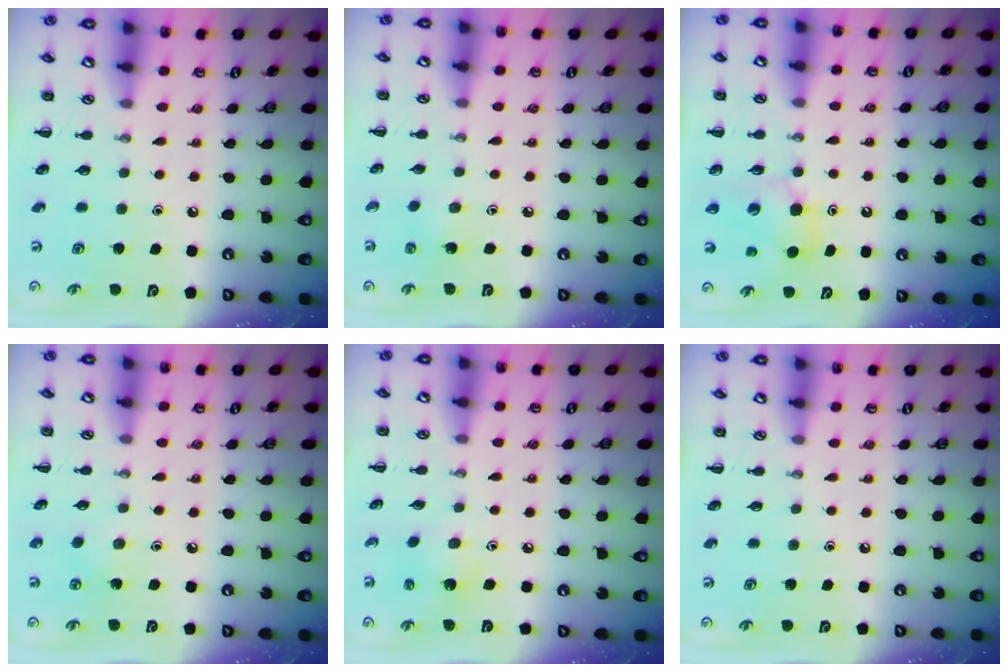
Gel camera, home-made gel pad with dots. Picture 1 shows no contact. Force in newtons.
{"total": 1.6, "press": 1.4, "slide": 0.6}
{"total": 6.5, "press": 6.5, "slide": 0.9}
{"total": 4.0, "press": 3.8, "slide": 1.1}
{"total": 2.7, "press": 2.7, "slide": 0.6}
{"total": 0.0}